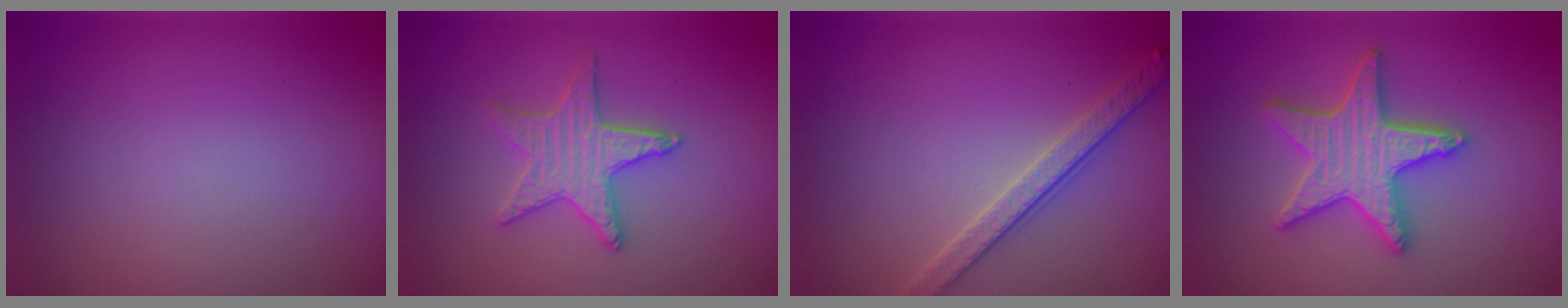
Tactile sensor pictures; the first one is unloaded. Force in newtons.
{"total": 3.2, "press": 3.1, "slide": 0.3}
{"total": 2.8, "press": 2.7, "slide": 0.7}
{"total": 5.1, "press": 5.0, "slide": 0.9}